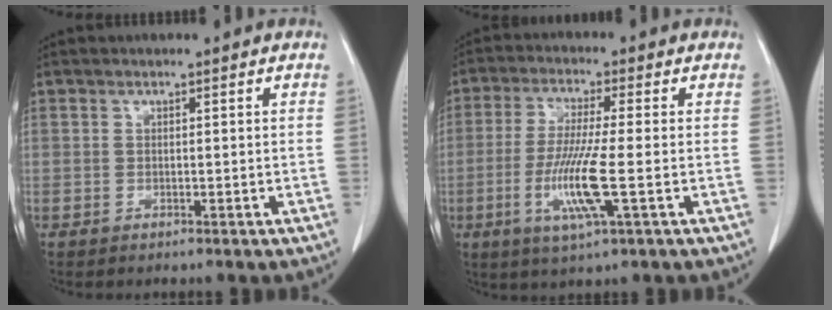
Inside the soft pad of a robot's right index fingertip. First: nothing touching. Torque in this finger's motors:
{"motor_torque": [1.35, -0.50, 0.76, 0.21]}